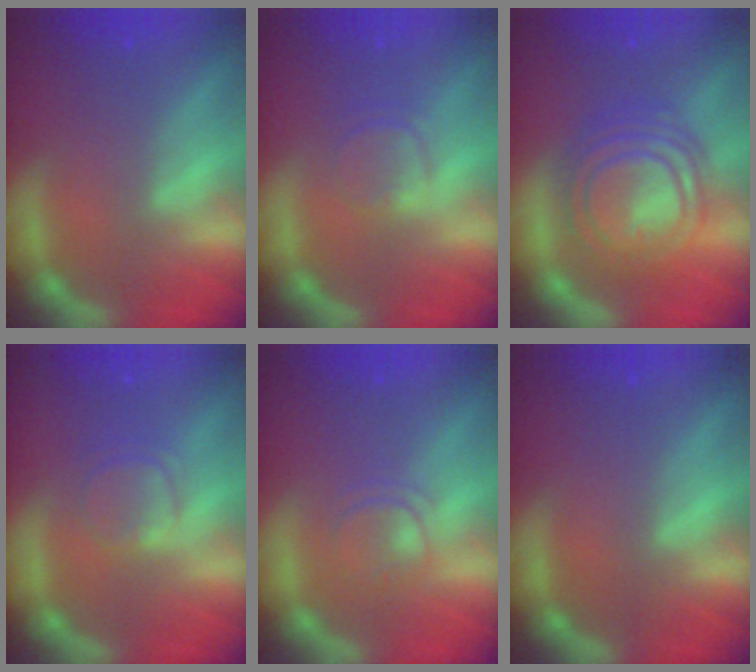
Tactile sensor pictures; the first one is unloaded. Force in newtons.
{"total": 2.4}
{"total": 10.0}
{"total": 3.0}
{"total": 2.4}
{"total": 0.0}